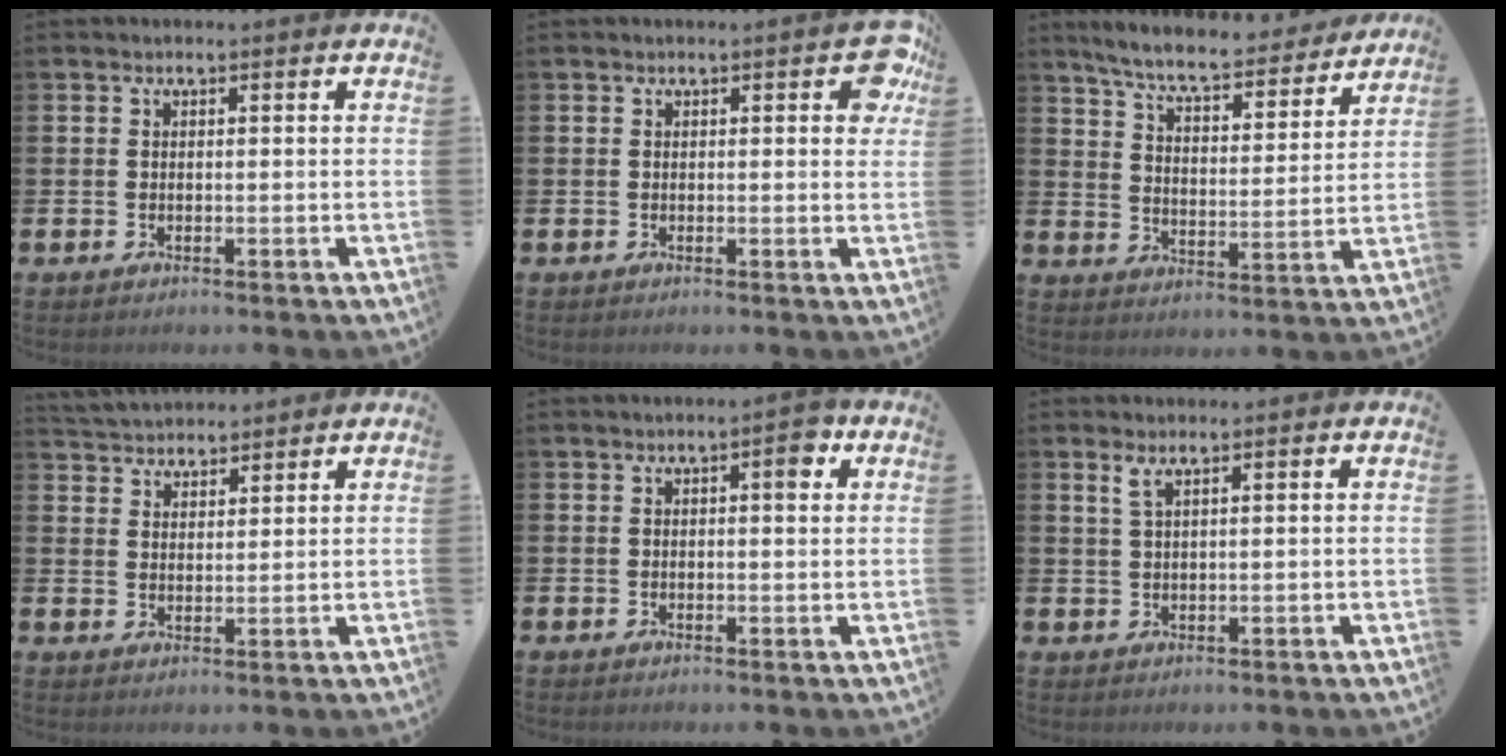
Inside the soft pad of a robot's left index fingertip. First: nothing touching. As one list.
[{"total": 2.6, "force": [1.2, 0.9, 2.2], "torque": [-0.020, -0.001, 0.013]}, {"total": 7.4, "force": [6.8, 0.8, 2.7], "torque": [-0.075, -0.048, 0.115]}, {"total": 3.9, "force": [3.7, 1.0, -0.4], "torque": [-0.014, -0.016, 0.070]}, {"total": 2.9, "force": [1.3, 0.9, 2.4], "torque": [-0.023, 0.000, 0.013]}, {"total": 1.6, "force": [1.2, 0.3, 1.0], "torque": [-0.020, 0.001, 0.020]}]